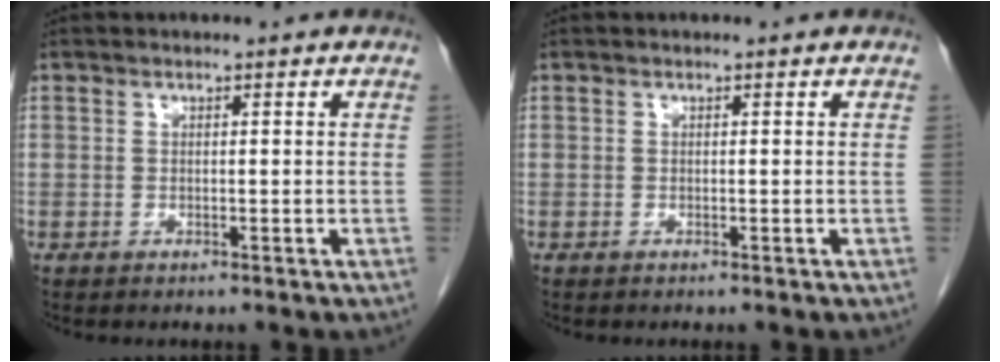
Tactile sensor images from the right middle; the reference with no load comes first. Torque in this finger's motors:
{"motor_torque": [0.31, -0.12, 0.09, 0.01]}